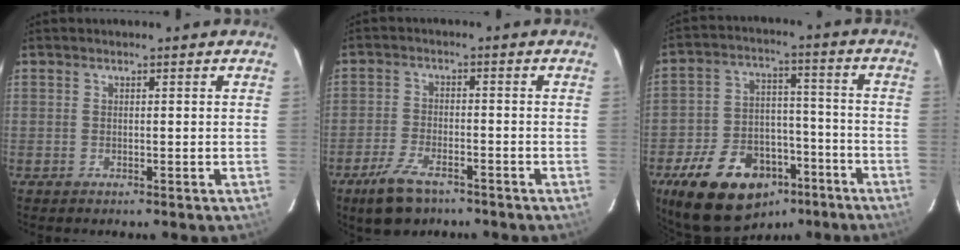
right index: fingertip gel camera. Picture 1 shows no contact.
{"total": 7.9, "force": [-5.6, 3.4, 4.4], "torque": [-0.112, -0.010, -0.102]}
{"total": 20.2, "force": [-12.3, 12.2, 10.3], "torque": [-0.221, 0.023, -0.181]}